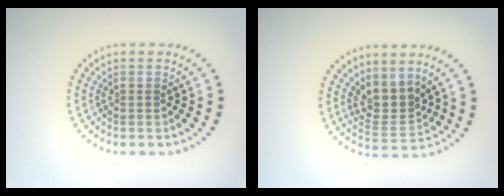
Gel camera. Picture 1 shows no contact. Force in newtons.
{"total": 3.0, "press": 2.4, "slide": 1.9}